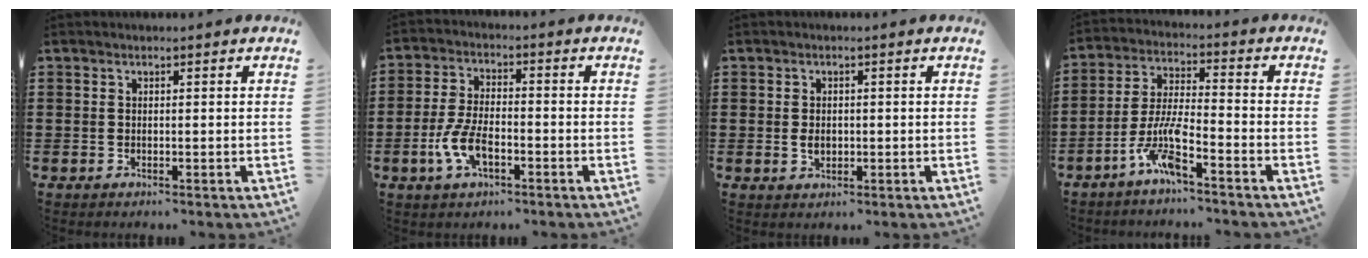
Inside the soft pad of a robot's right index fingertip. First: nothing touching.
{"total": 6.4, "force": [-2.5, 2.9, 5.2], "torque": [-0.127, -0.004, -0.055]}
{"total": 1.9, "force": [-0.1, 1.3, 1.4], "torque": [-0.028, 0.005, -0.002]}
{"total": 8.0, "force": [-5.4, 1.0, 5.9], "torque": [-0.138, -0.012, -0.105]}